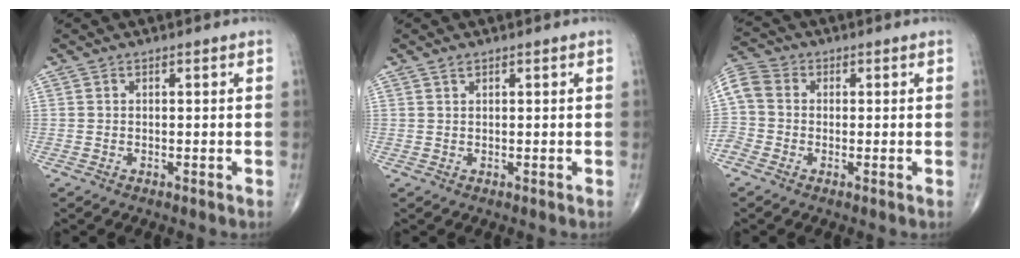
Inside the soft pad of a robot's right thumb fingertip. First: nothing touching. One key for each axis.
{"total": 0.6, "fx": 0.5, "fy": 0.4, "fz": 0.2, "tx": -0.004, "ty": 0.001, "tz": 0.008}
{"total": 9.9, "fx": -0.5, "fy": 8.8, "fz": 4.5, "tx": -0.128, "ty": 0.028, "tz": -0.017}